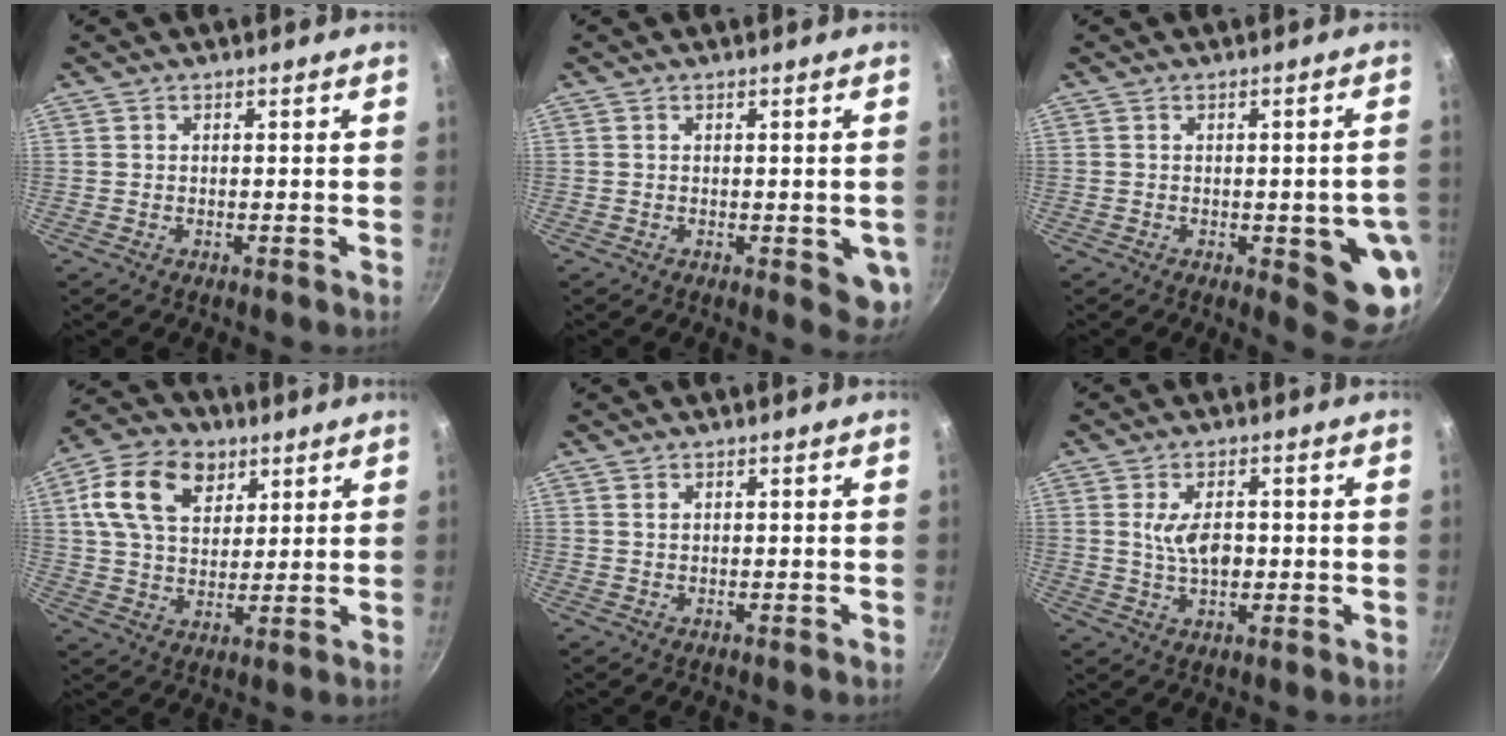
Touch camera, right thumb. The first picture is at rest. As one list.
[{"total": 5.3, "force": [-0.9, 2.4, 4.7], "torque": [-0.035, -0.005, -0.007]}, {"total": 11.2, "force": [-2.4, 3.9, 10.2], "torque": [-0.083, 0.001, -0.026]}, {"total": 14.3, "force": [5.7, 9.8, 8.8], "torque": [-0.136, -0.005, 0.093]}, {"total": 0.7, "force": [0.4, 0.4, 0.4], "torque": [-0.007, 0.001, 0.010]}, {"total": 6.8, "force": [0.3, 3.7, 5.7], "torque": [-0.086, -0.004, 0.005]}]